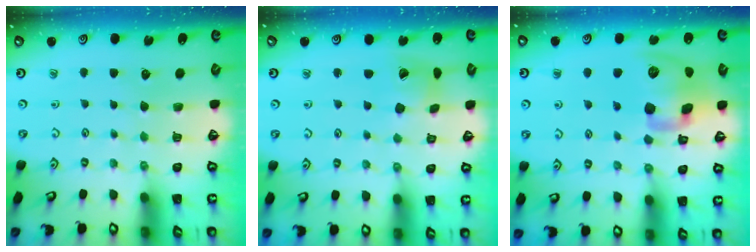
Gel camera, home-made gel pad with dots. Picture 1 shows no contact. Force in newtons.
{"total": 9.7, "press": 9.6, "slide": 1.3}
{"total": 17.5, "press": 17.3, "slide": 2.6}